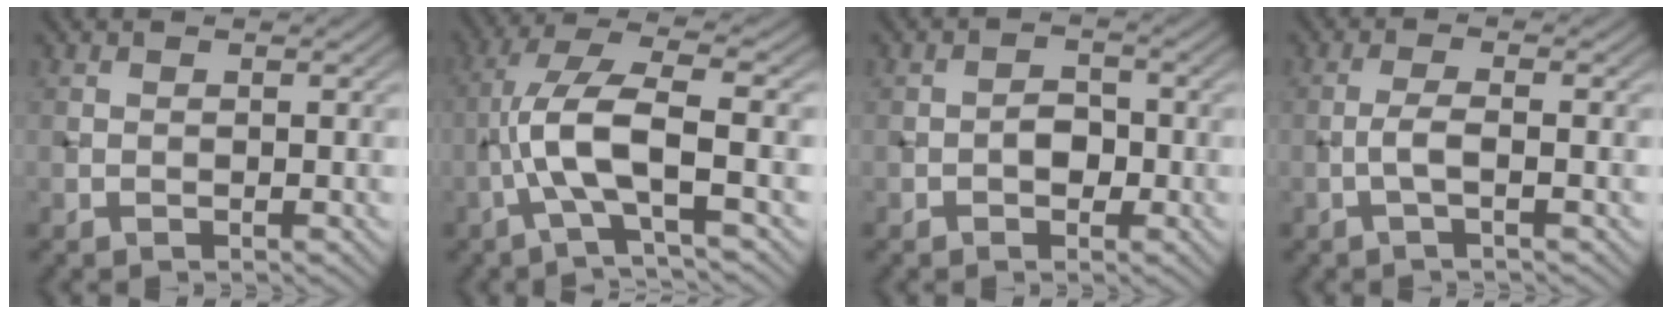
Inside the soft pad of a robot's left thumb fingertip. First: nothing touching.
{"total": 8.4, "force": [-2.2, 2.2, 7.8], "torque": [-0.158, 0.015, -0.052]}
{"total": 2.2, "force": [-0.7, 1.6, 1.3], "torque": [-0.019, 0.004, -0.014]}
{"total": 2.2, "force": [-0.7, 0.3, 2.0], "torque": [-0.041, 0.010, -0.020]}